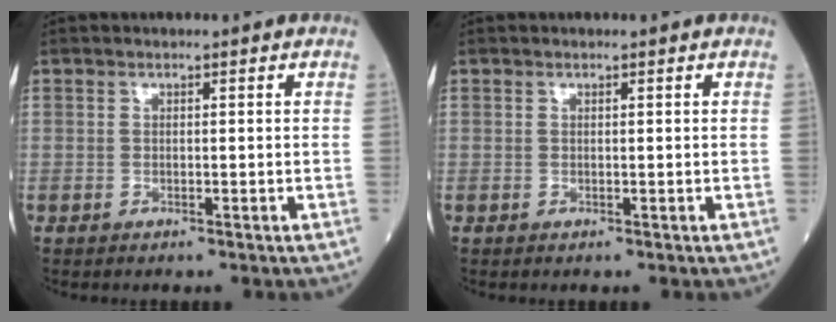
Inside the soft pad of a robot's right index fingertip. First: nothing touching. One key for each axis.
{"total": 0.0}